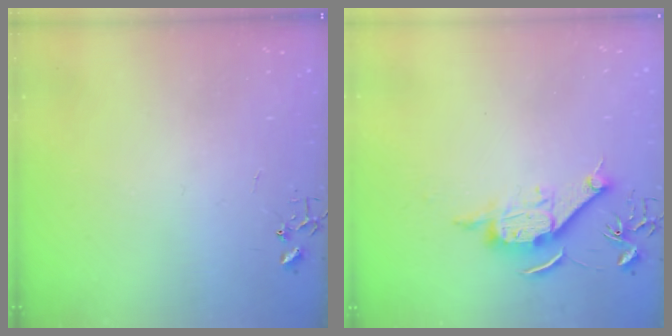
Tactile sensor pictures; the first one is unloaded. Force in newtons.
{"total": 11.3, "press": 11.3, "slide": 0.5}